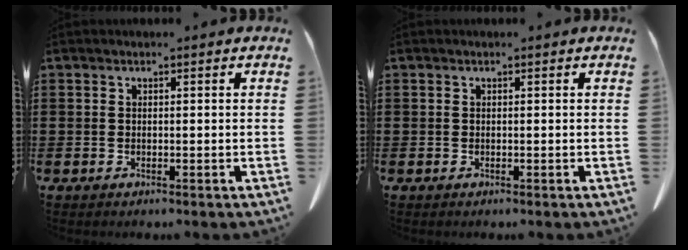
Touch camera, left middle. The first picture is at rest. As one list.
[{"total": 0.0}]